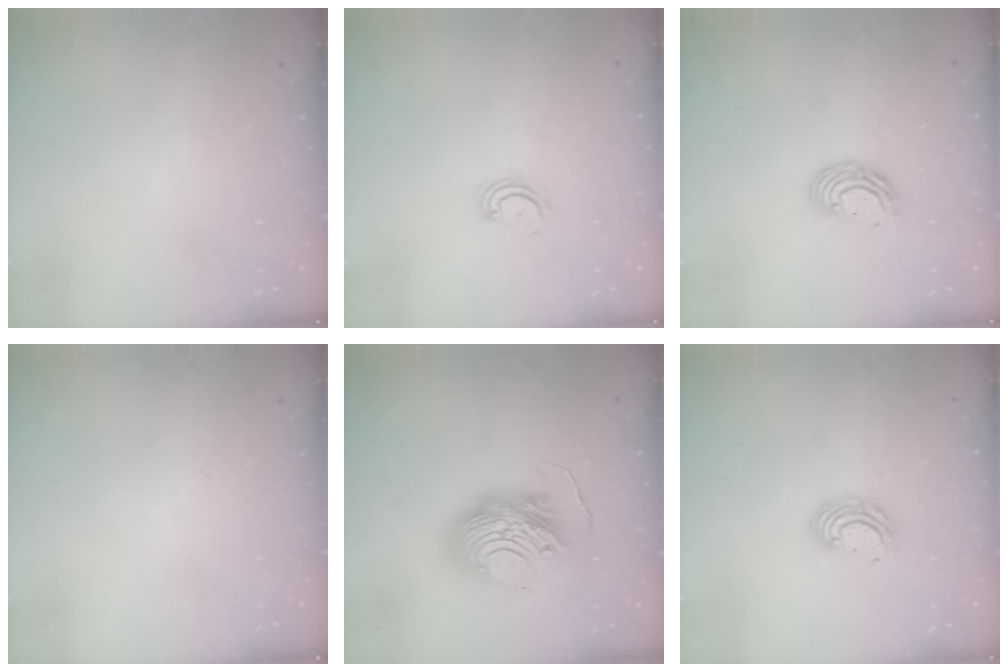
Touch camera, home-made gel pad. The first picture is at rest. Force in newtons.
{"total": 4.5, "press": 4.5, "slide": 0.4}
{"total": 8.7, "press": 8.6, "slide": 1.2}
{"total": 0.0}
{"total": 14.9, "press": 14.8, "slide": 1.4}
{"total": 7.6, "press": 7.5, "slide": 1.2}